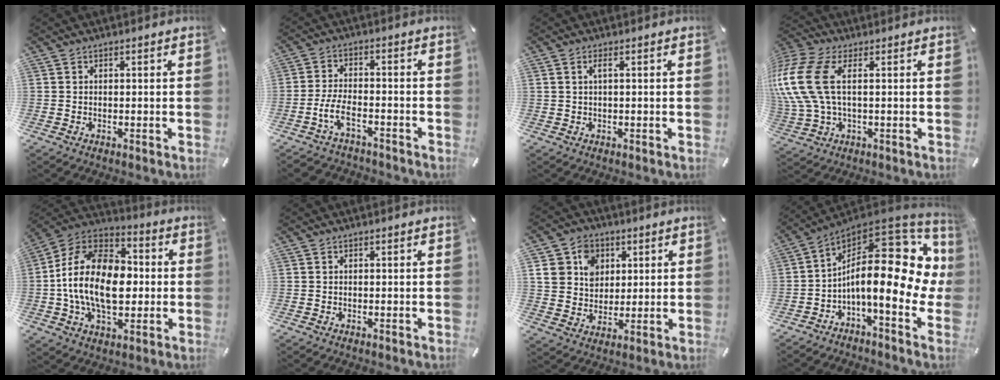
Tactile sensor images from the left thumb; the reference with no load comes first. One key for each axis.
{"total": 7.1, "fx": -3.8, "fy": 3.5, "fz": 4.8, "tx": -0.108, "ty": 0.010, "tz": -0.072}
{"total": 1.6, "fx": 0.4, "fy": 0.4, "fz": 1.5, "tx": -0.031, "ty": 0.002, "tz": 0.006}
{"total": 14.5, "fx": 2.6, "fy": 7.9, "fz": 11.9, "tx": -0.272, "ty": -0.006, "tz": 0.049}
{"total": 20.0, "fx": -2.2, "fy": 13.3, "fz": 14.8, "tx": -0.297, "ty": 0.019, "tz": -0.043}
{"total": 0.0}
{"total": 11.0, "fx": 4.0, "fy": 9.5, "fz": 3.8, "tx": -0.067, "ty": -0.002, "tz": 0.078}
{"total": 23.0, "fx": 0.7, "fy": 10.1, "fz": 20.6, "tx": -0.343, "ty": -0.044, "tz": 0.012}